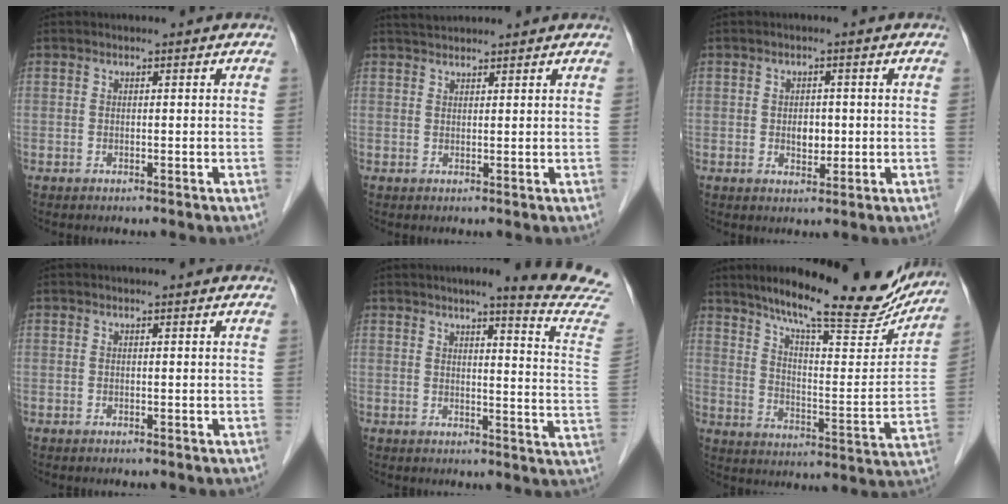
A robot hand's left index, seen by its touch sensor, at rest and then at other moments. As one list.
[{"total": 2.8, "force": [2.8, 0.4, 0.6], "torque": [-0.011, 0.024, 0.050]}, {"total": 2.7, "force": [-0.3, 1.8, 2.1], "torque": [-0.032, -0.003, -0.001]}, {"total": 0.0}, {"total": 13.8, "force": [12.4, -1.4, 5.9], "torque": [-0.071, -0.088, 0.125]}, {"total": 22.0, "force": [18.6, 3.6, 11.3], "torque": [-0.169, -0.018, 0.258]}]